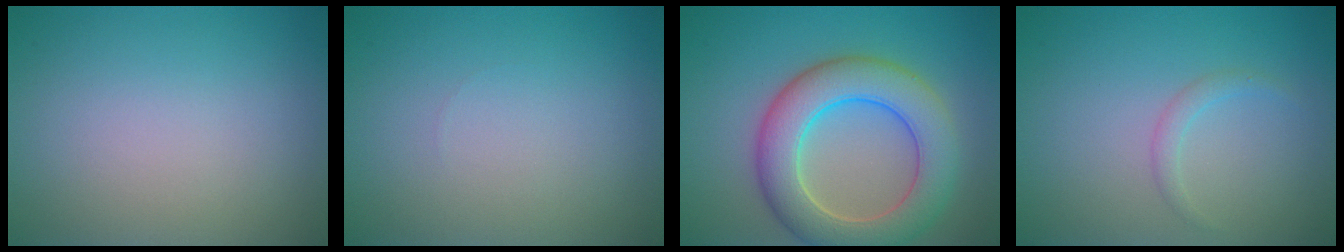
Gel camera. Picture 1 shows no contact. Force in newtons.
{"total": 0.0}
{"total": 7.7, "press": 7.7, "slide": 0.3}
{"total": 1.1, "press": 1.1, "slide": 0.1}